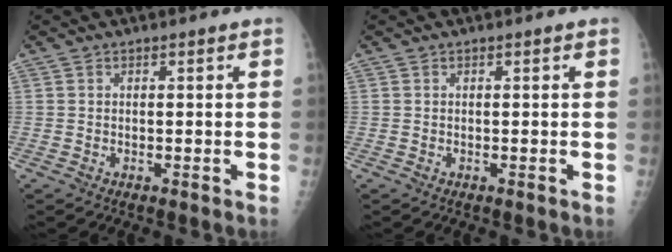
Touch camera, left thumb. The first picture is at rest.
{"total": 0.0}